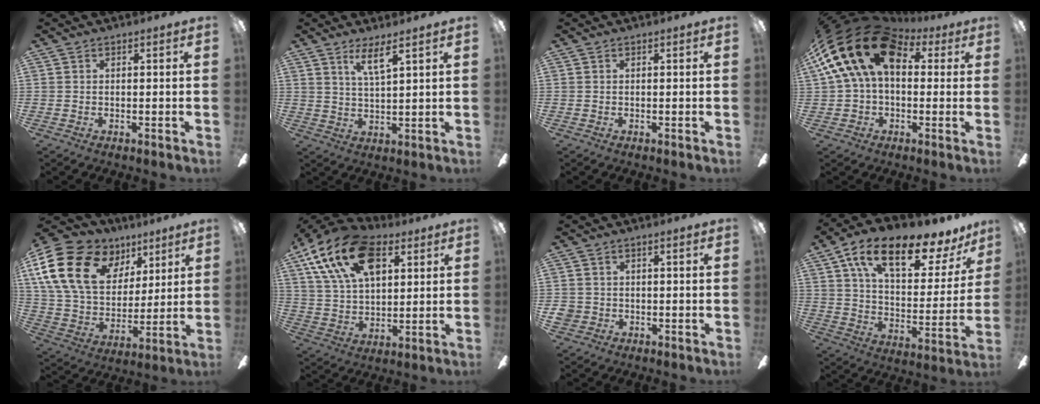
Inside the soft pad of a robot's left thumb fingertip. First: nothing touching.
{"total": 6.1, "force": [4.3, 1.1, 4.2], "torque": [-0.076, -0.017, 0.071]}
{"total": 0.0}
{"total": 20.6, "force": [7.0, 12.8, 14.5], "torque": [-0.282, -0.021, 0.117]}
{"total": 22.6, "force": [9.8, 15.5, 13.2], "torque": [-0.267, -0.027, 0.181]}
{"total": 20.8, "force": [10.3, 11.8, 13.7], "torque": [-0.256, -0.025, 0.182]}
{"total": 2.3, "force": [-0.7, 2.1, 0.8], "torque": [-0.020, 0.000, -0.016]}
{"total": 19.4, "force": [12.7, 8.0, 12.3], "torque": [-0.204, -0.071, 0.215]}